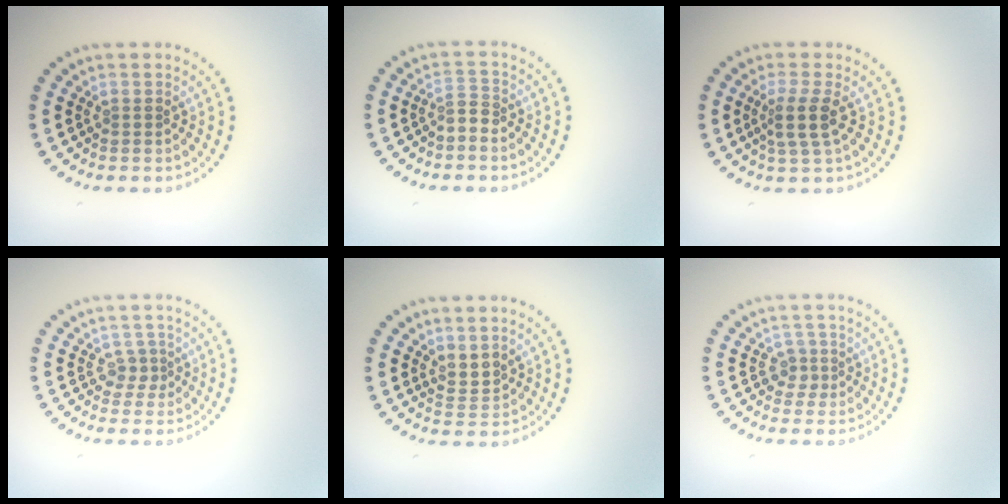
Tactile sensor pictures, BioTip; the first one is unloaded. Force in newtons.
{"total": 1.6, "press": 1.2, "slide": 1.1}
{"total": 2.5, "press": 1.9, "slide": 1.6}
{"total": 1.6, "press": 1.2, "slide": 1.1}
{"total": 1.7, "press": 1.4, "slide": 1.0}
{"total": 1.6, "press": 1.3, "slide": 1.0}